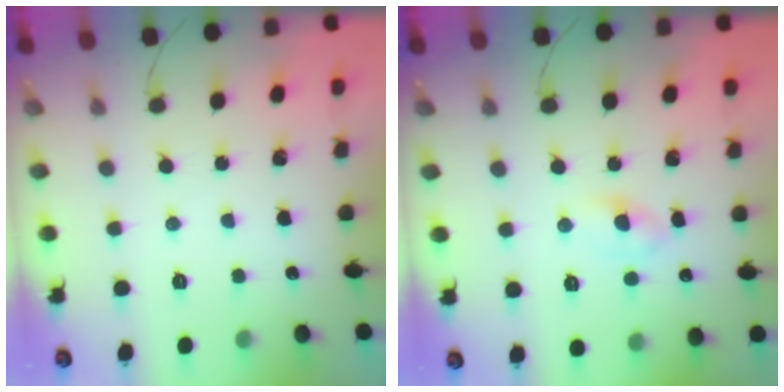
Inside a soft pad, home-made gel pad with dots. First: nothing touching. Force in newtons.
{"total": 2.2, "press": 1.9, "slide": 1.1}